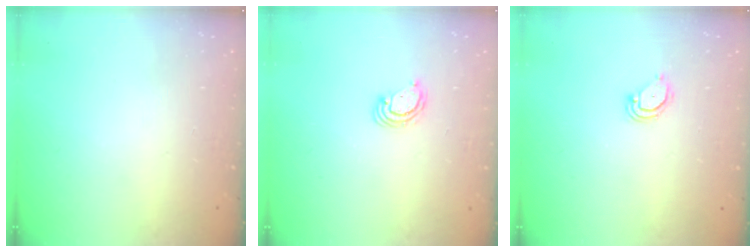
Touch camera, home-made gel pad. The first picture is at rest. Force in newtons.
{"total": 2.5, "press": 2.5, "slide": 0.3}
{"total": 3.3, "press": 3.3, "slide": 0.3}